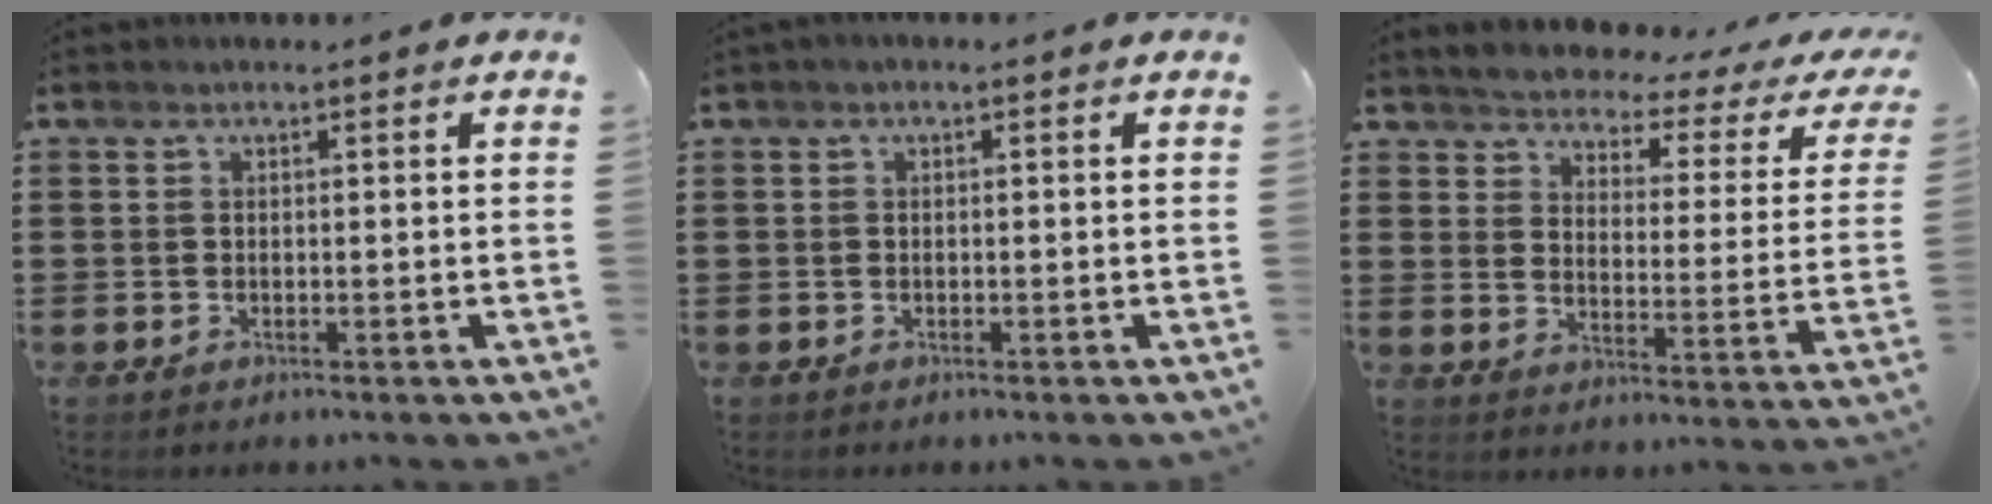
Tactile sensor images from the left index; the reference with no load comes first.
{"total": 0.6, "force": [-0.4, -0.1, 0.5], "torque": [-0.007, -0.005, -0.006]}
{"total": 2.6, "force": [2.5, -0.1, 0.6], "torque": [-0.034, -0.032, 0.033]}